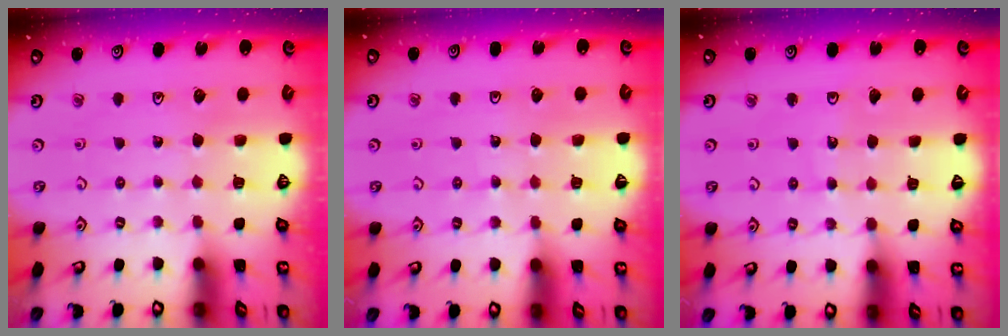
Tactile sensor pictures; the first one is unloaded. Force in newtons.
{"total": 3.0, "press": 3.0, "slide": 0.2}
{"total": 2.9, "press": 2.9, "slide": 0.3}